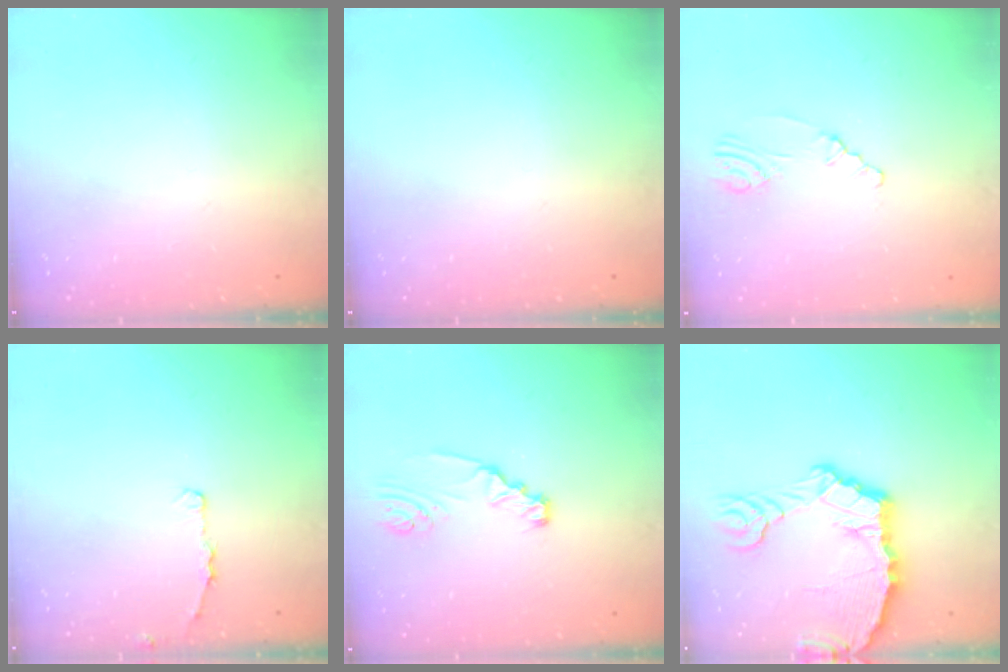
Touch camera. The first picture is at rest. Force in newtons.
{"total": 0.0}
{"total": 2.0, "press": 2.0, "slide": 0.4}
{"total": 2.8, "press": 2.7, "slide": 0.5}
{"total": 3.1, "press": 3.1, "slide": 0.3}
{"total": 10.7, "press": 10.7, "slide": 1.4}